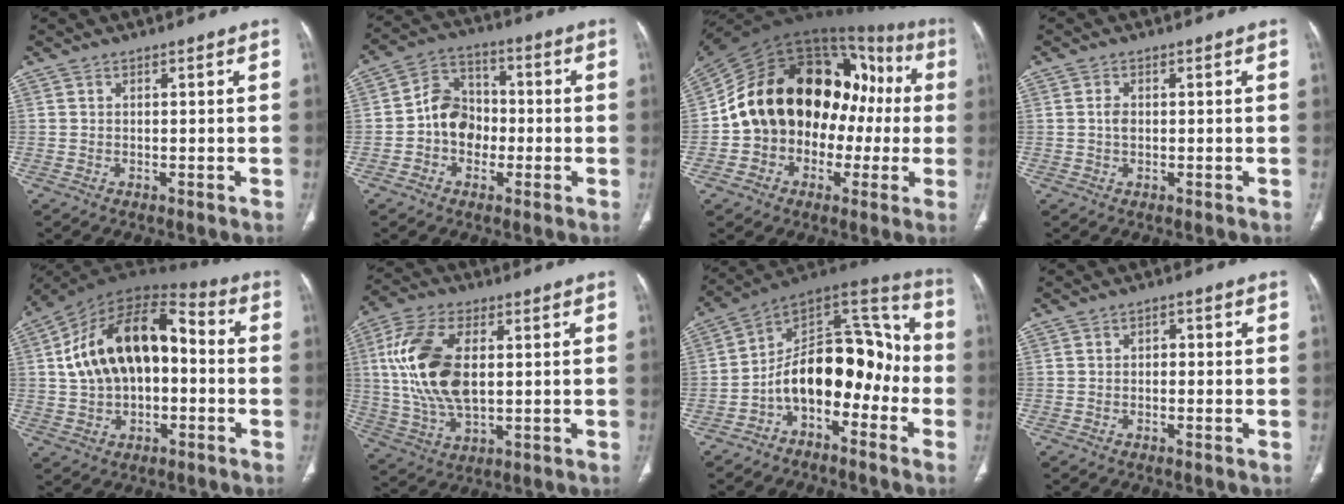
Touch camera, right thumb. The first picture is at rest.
{"total": 9.2, "force": [-1.5, 7.6, 4.9], "torque": [-0.054, 0.034, -0.039]}
{"total": 26.5, "force": [0.1, 18.6, 18.8], "torque": [-0.264, 0.067, 0.004]}
{"total": 1.6, "force": [0.1, 1.1, 1.2], "torque": [-0.022, 0.003, 0.000]}
{"total": 20.0, "force": [1.2, 12.0, 15.9], "torque": [-0.258, 0.042, 0.016]}
{"total": 16.7, "force": [2.3, 8.9, 13.9], "torque": [-0.289, -0.001, 0.048]}
{"total": 16.5, "force": [-5.2, 10.1, 12.0], "torque": [-0.144, 0.100, -0.093]}
{"total": 1.3, "force": [-0.1, 1.0, 0.9], "torque": [-0.004, 0.006, -0.008]}